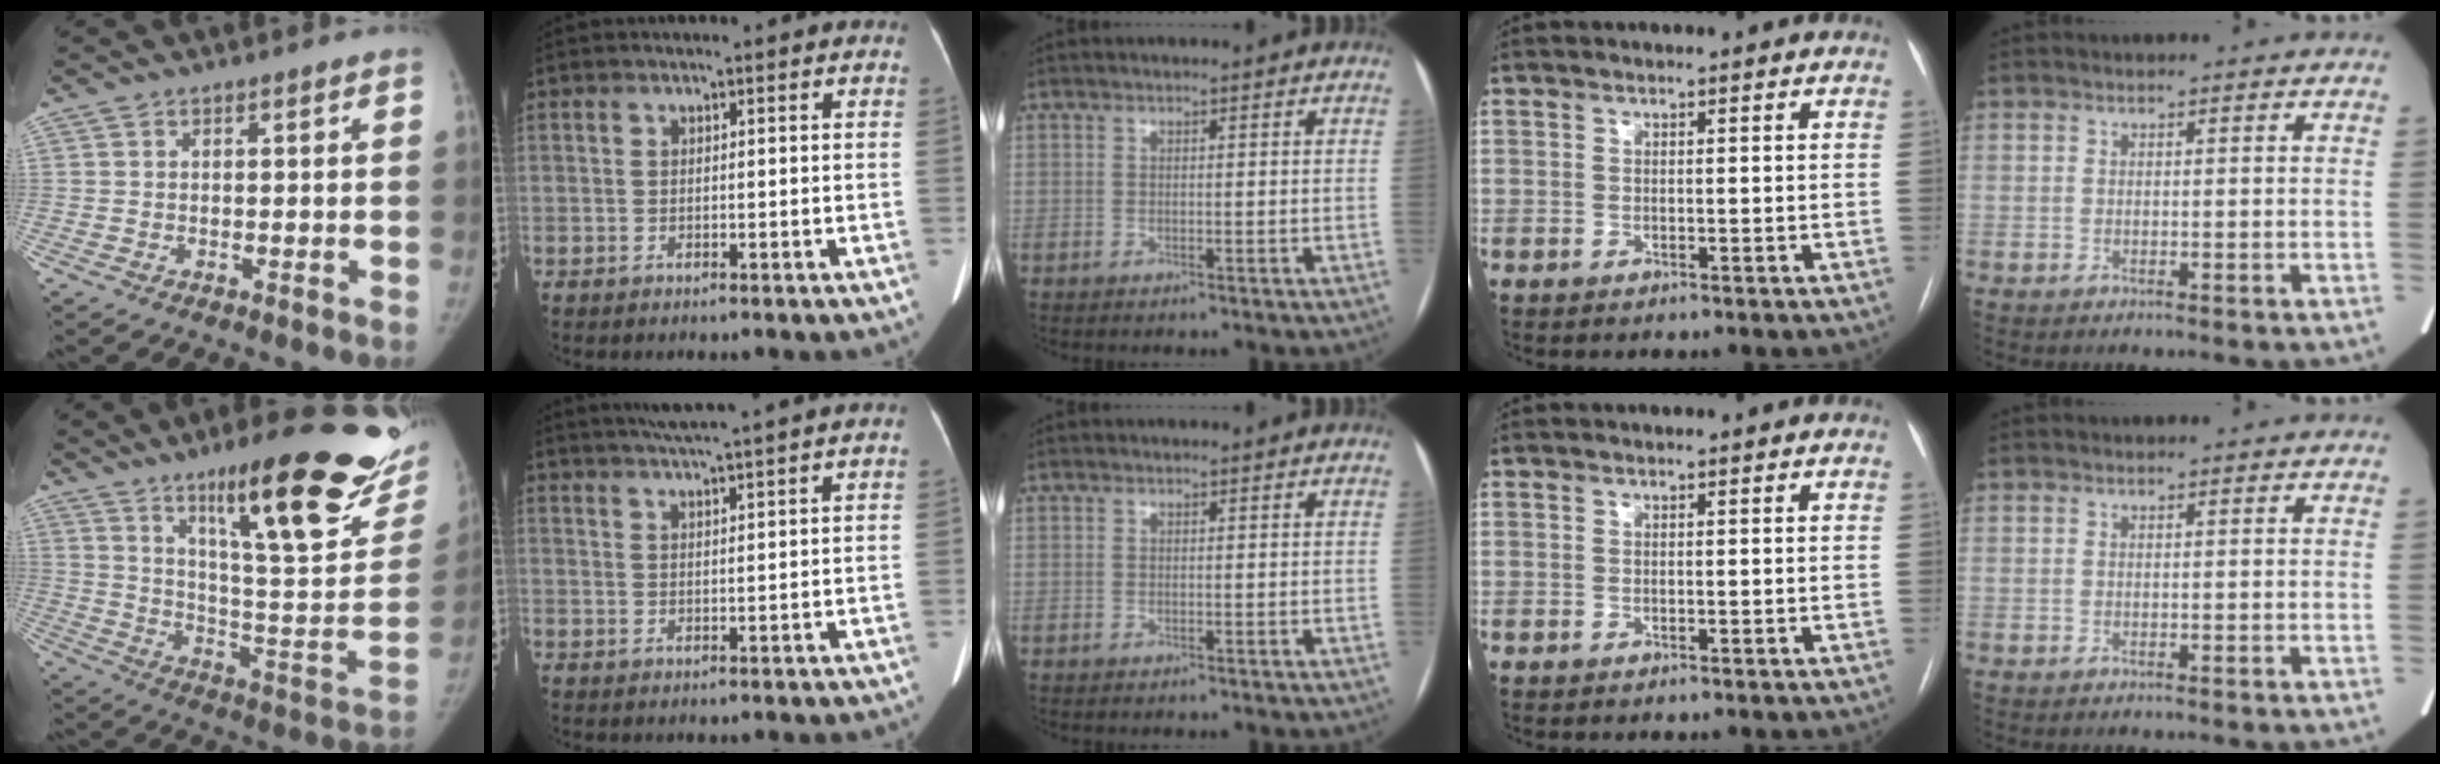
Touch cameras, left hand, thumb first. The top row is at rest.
{"thumb": {"total": 29.5, "force": [18.6, 6.3, 22.0], "torque": [-0.276, -0.089, 0.282]}, "index": {"total": 7.2, "force": [6.2, -1.3, 3.5], "torque": [-0.057, 0.016, 0.088]}}